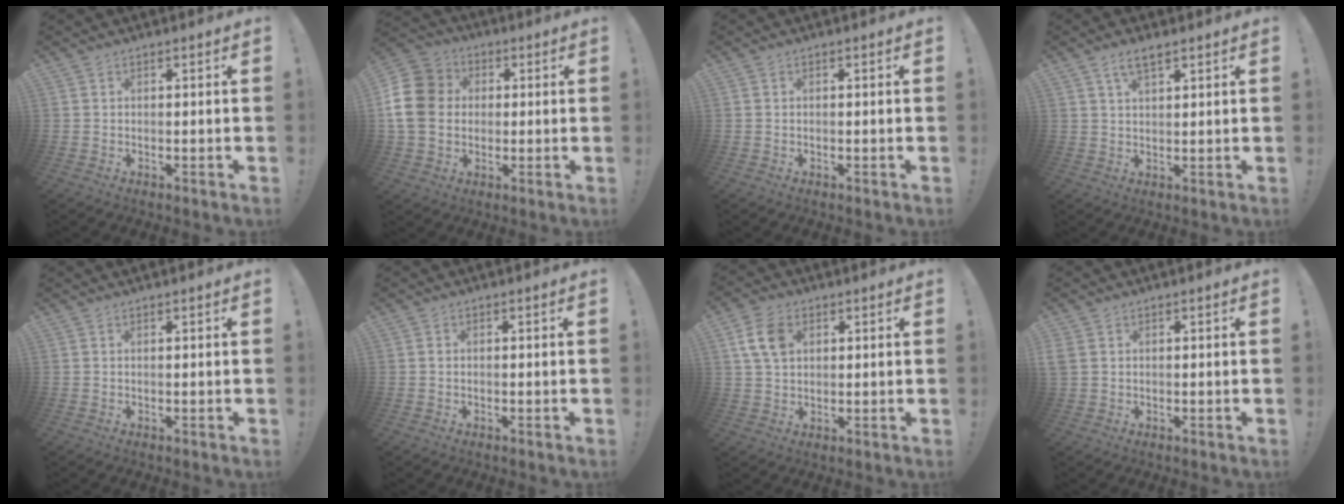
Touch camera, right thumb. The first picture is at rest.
{"total": 15.3, "force": [0.9, 12.7, 8.4], "torque": [-0.156, 0.017, 0.021]}
{"total": 0.0}
{"total": 4.6, "force": [2.8, 1.7, 3.2], "torque": [-0.056, -0.007, 0.049]}
{"total": 0.6, "force": [0.5, -0.2, 0.3], "torque": [-0.004, -0.001, 0.008]}
{"total": 0.5, "force": [-0.2, 0.5, 0.1], "torque": [-0.007, 0.006, -0.003]}
{"total": 8.4, "force": [2.7, 5.8, 5.4], "torque": [-0.107, 0.011, 0.057]}
{"total": 2.7, "force": [1.1, 2.0, 1.4], "torque": [-0.035, 0.005, 0.025]}